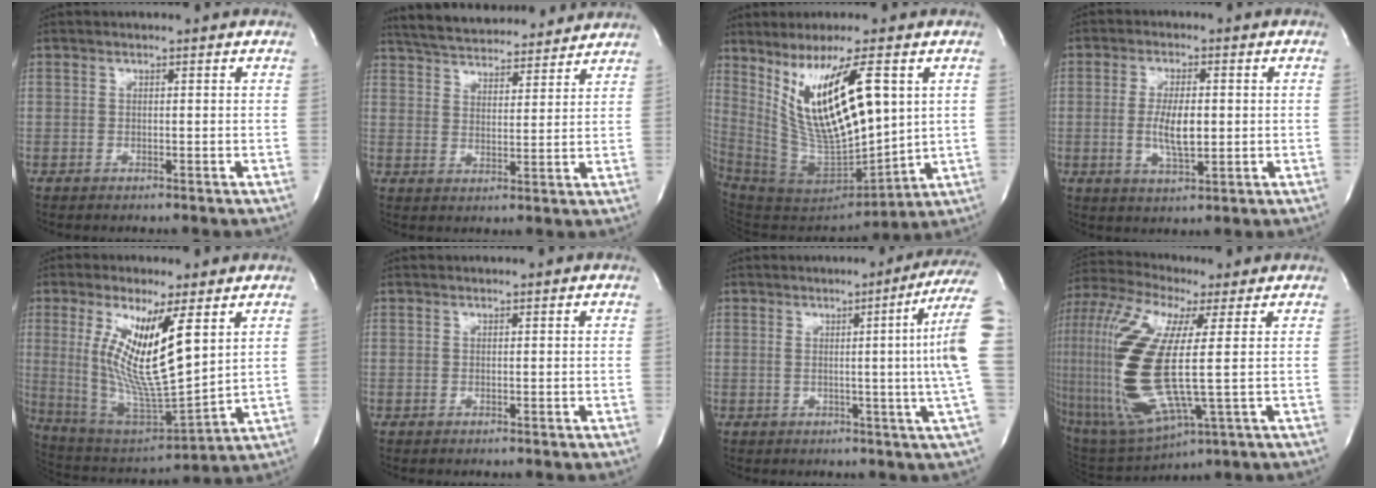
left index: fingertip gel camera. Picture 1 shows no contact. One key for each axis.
{"total": 17.4, "fx": 16.2, "fy": 3.3, "fz": 5.4, "tx": -0.096, "ty": 0.026, "tz": 0.238}
{"total": 17.9, "fx": 5.7, "fy": 4.1, "fz": 16.5, "tx": -0.316, "ty": -0.023, "tz": 0.120}
{"total": 6.3, "fx": -0.3, "fy": 1.8, "fz": 6.0, "tx": -0.121, "ty": -0.007, "tz": -0.004}
{"total": 16.3, "fx": 4.8, "fy": 3.0, "fz": 15.3, "tx": -0.306, "ty": -0.016, "tz": 0.096}
{"total": 0.0}
{"total": 10.5, "fx": 1.0, "fy": -3.4, "fz": 9.9, "tx": -0.106, "ty": -0.009, "tz": 0.008}
{"total": 22.2, "fx": 0.7, "fy": 5.1, "fz": 21.6, "tx": -0.503, "ty": -0.007, "tz": 0.021}